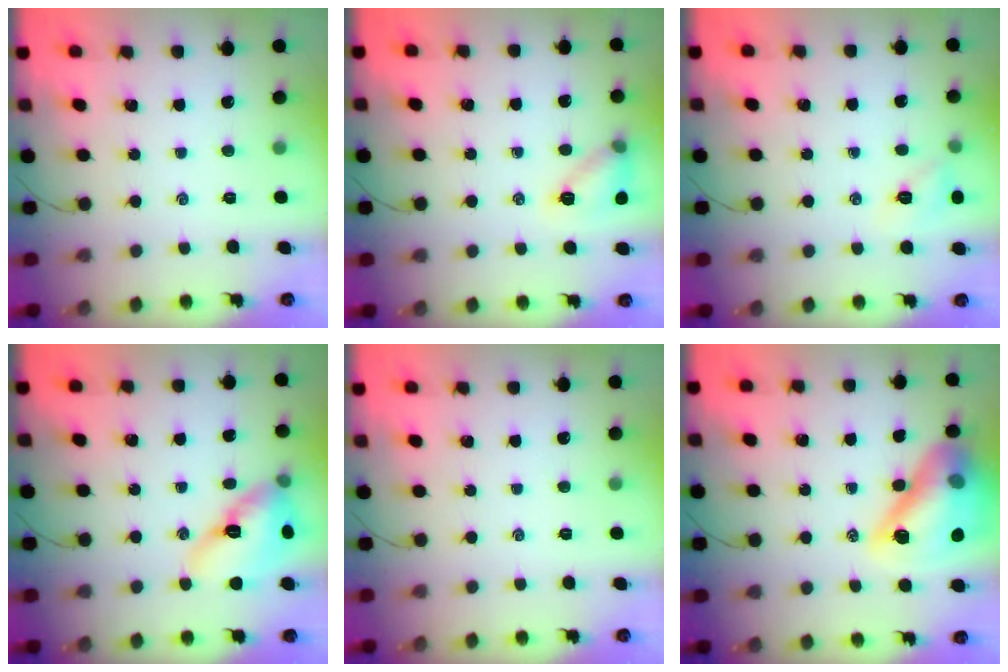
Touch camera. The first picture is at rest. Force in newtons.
{"total": 10.3, "press": 10.2, "slide": 1.1}
{"total": 6.8, "press": 6.6, "slide": 1.6}
{"total": 14.4, "press": 14.1, "slide": 3.1}
{"total": 0.0}
{"total": 20.1, "press": 19.9, "slide": 2.5}